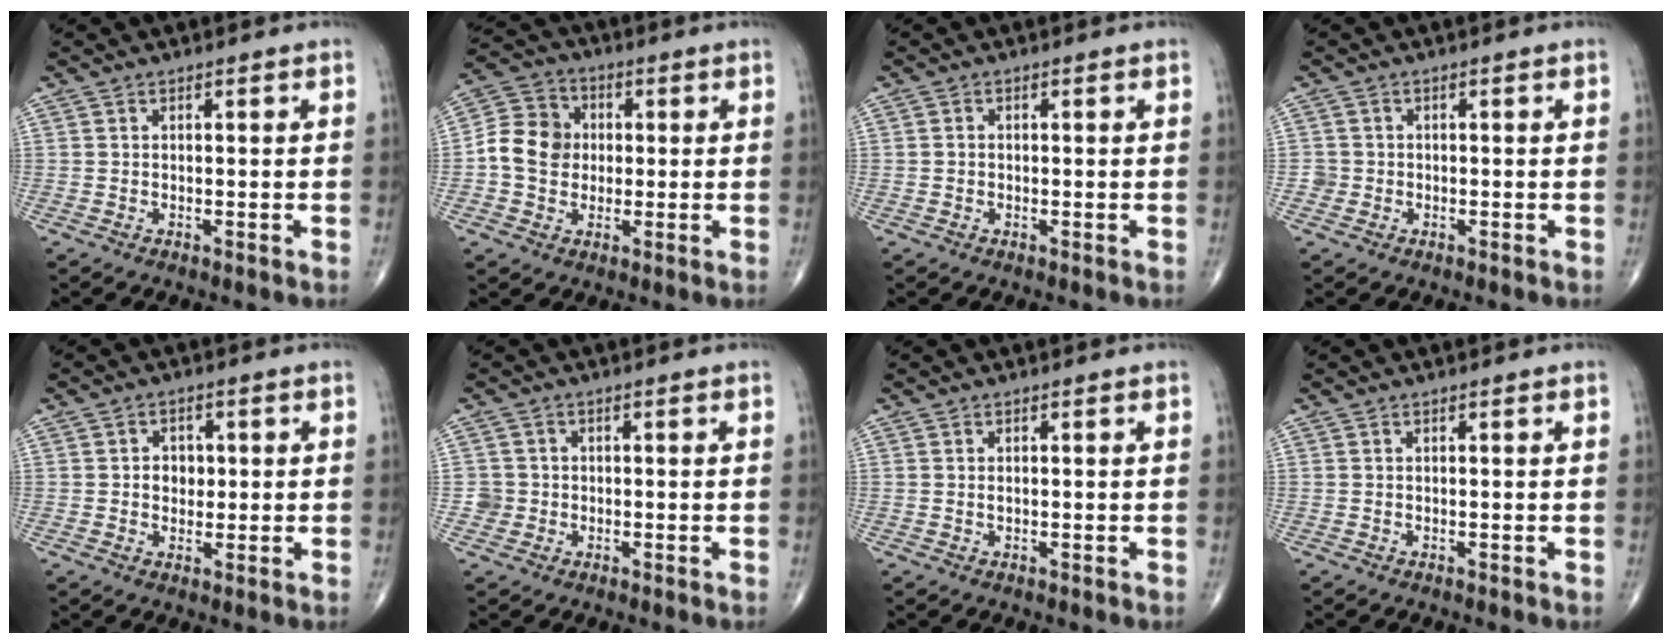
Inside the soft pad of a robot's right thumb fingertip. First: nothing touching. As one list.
[{"total": 9.7, "force": [-0.1, 8.4, 4.9], "torque": [-0.071, 0.023, -0.014]}, {"total": 0.8, "force": [-0.1, 0.7, 0.3], "torque": [-0.004, 0.002, -0.002]}, {"total": 1.6, "force": [-0.4, 1.5, -0.1], "torque": [0.014, 0.008, -0.013]}, {"total": 3.9, "force": [0.4, 3.2, 2.3], "torque": [-0.007, 0.003, 0.004]}, {"total": 2.6, "force": [-0.4, 2.6, 0.0], "torque": [0.021, 0.009, -0.010]}, {"total": 0.6, "force": [0.1, 0.4, 0.5], "torque": [-0.010, 0.003, 0.003]}, {"total": 0.0}]